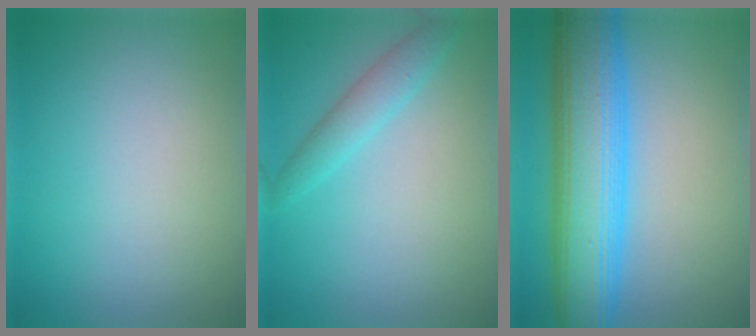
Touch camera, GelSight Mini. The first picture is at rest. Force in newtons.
{"total": 2.3, "press": 2.3, "slide": 0.1}
{"total": 10.4, "press": 10.4, "slide": 0.3}